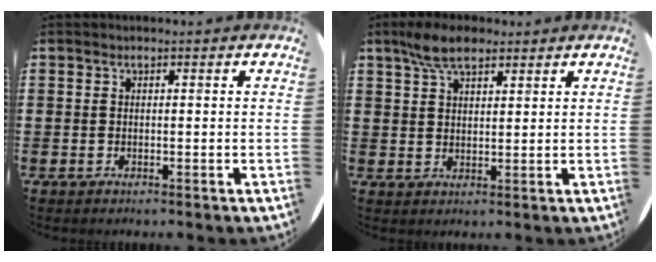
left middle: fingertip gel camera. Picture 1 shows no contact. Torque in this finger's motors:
{"motor_torque": [0.75, -0.45, 0.08, 0.07]}